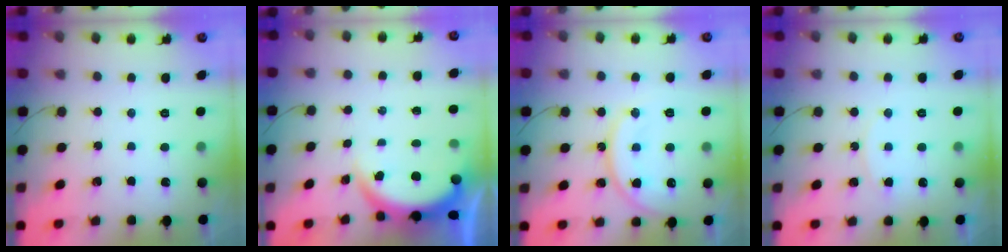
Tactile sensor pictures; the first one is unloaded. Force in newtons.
{"total": 3.9, "press": 3.9, "slide": 0.1}
{"total": 12.8, "press": 12.8, "slide": 0.9}
{"total": 4.4, "press": 4.4, "slide": 0.6}